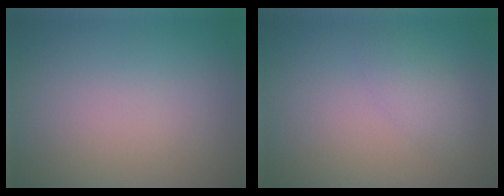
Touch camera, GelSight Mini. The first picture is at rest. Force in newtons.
{"total": 1.9, "press": 1.9, "slide": 0.1}